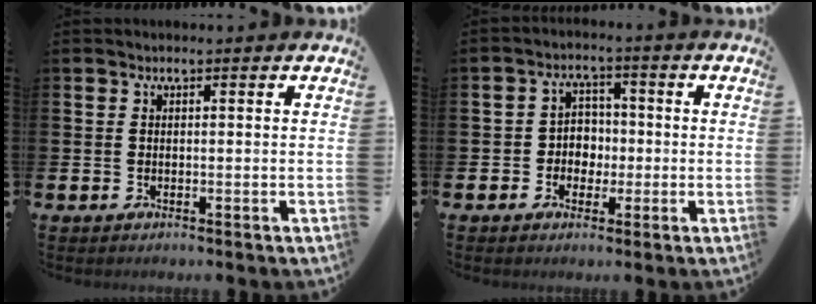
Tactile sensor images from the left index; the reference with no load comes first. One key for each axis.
{"total": 3.5, "fx": -0.6, "fy": 3.2, "fz": 1.3, "tx": -0.027, "ty": 0.004, "tz": -0.021}